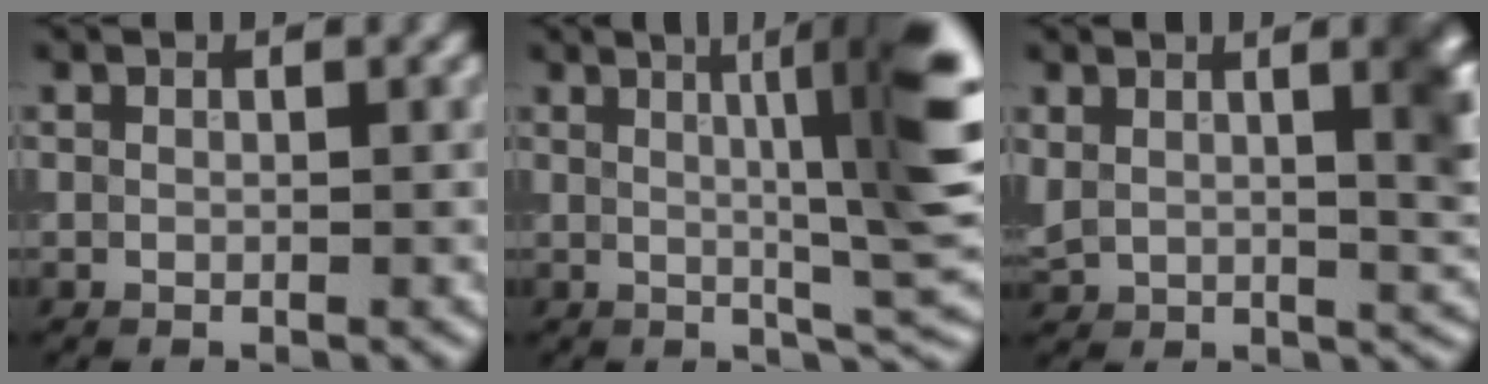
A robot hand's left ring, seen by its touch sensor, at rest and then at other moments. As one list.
[{"total": 9.3, "force": [1.9, 1.7, 9.0], "torque": [-0.101, 0.011, 0.026]}, {"total": 7.1, "force": [2.2, 3.2, 5.9], "torque": [-0.076, -0.001, 0.042]}]